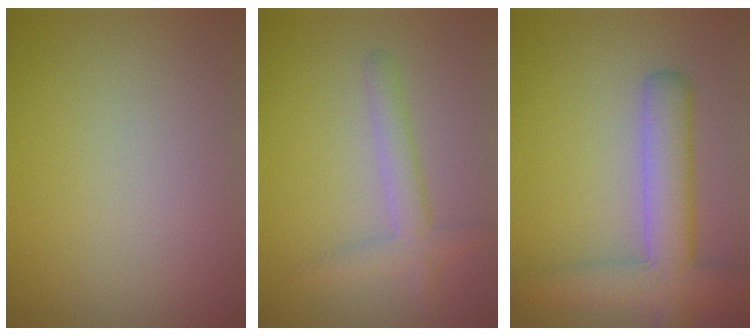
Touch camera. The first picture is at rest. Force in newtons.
{"total": 2.5, "press": 2.5, "slide": 0.2}
{"total": 6.0, "press": 6.0, "slide": 0.5}